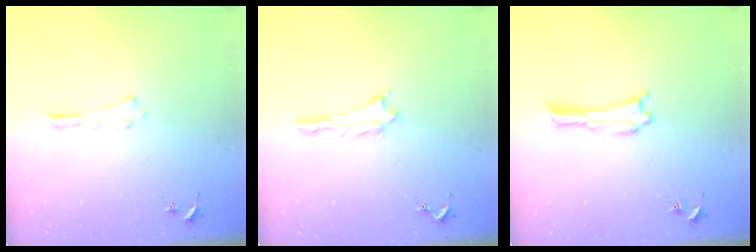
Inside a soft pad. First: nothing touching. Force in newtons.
{"total": 0.8, "press": 0.8, "slide": 0.1}
{"total": 0.0}